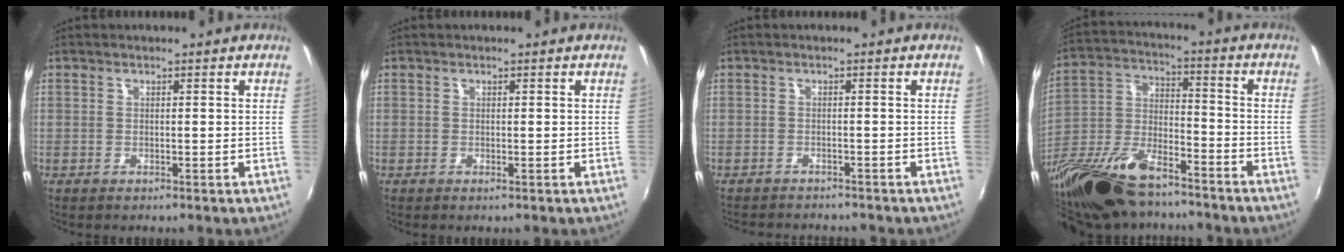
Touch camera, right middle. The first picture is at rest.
{"total": 0.0}
{"total": 5.7, "force": [-5.4, 1.1, 1.6], "torque": [-0.045, -0.016, -0.080]}
{"total": 22.6, "force": [-16.6, 8.6, 12.7], "torque": [-0.271, -0.031, -0.295]}